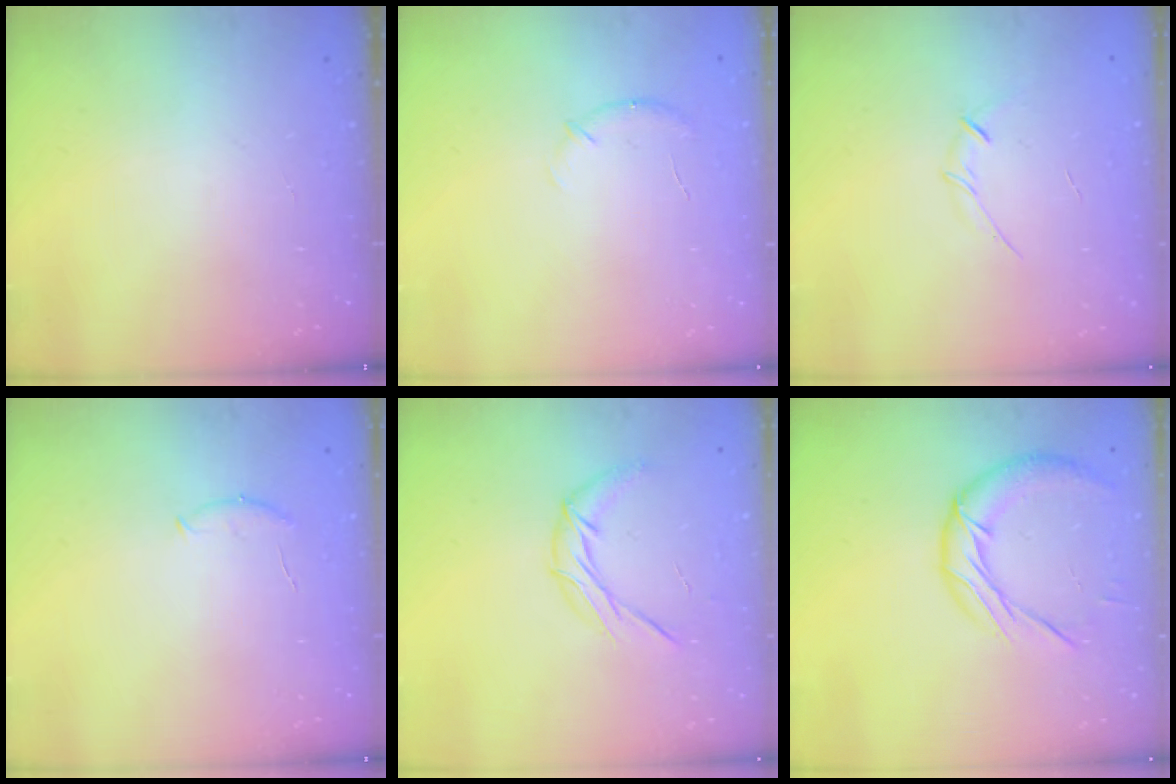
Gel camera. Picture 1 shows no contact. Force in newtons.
{"total": 6.9, "press": 6.7, "slide": 1.8}
{"total": 3.5, "press": 3.4, "slide": 0.8}
{"total": 6.1, "press": 6.0, "slide": 1.1}
{"total": 8.8, "press": 8.8, "slide": 0.4}
{"total": 13.1, "press": 13.0, "slide": 1.0}